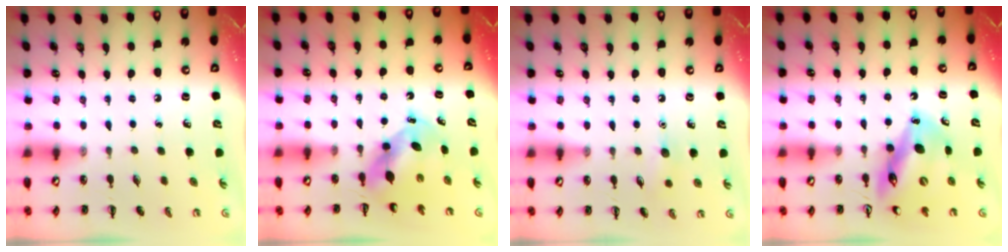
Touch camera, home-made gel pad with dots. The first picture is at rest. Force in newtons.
{"total": 6.2, "press": 6.1, "slide": 1.0}
{"total": 6.3, "press": 6.1, "slide": 1.6}
{"total": 13.8, "press": 13.1, "slide": 4.2}